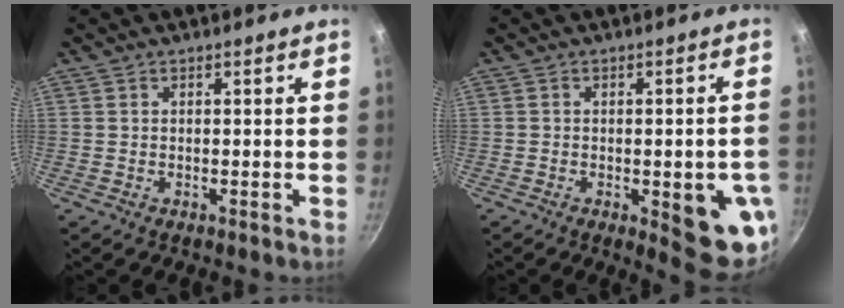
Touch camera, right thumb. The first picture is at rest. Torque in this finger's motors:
{"motor_torque": [1.87, 1.35, 1.61, -0.50, 0.27]}